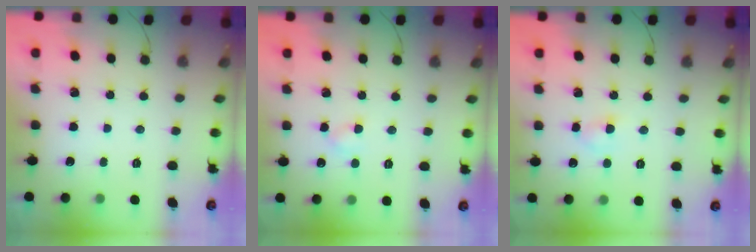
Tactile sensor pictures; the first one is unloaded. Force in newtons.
{"total": 2.7, "press": 2.5, "slide": 1.1}
{"total": 2.6, "press": 2.4, "slide": 1.1}